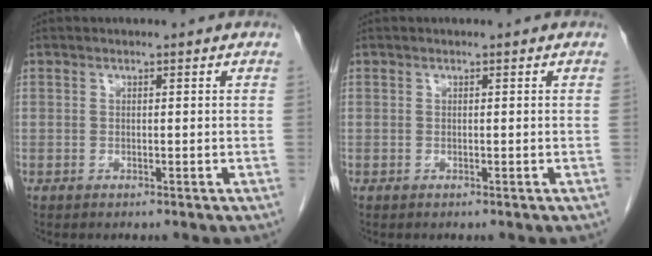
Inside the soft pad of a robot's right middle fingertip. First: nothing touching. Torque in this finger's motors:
{"motor_torque": [0.00, 0.00, -0.02, -0.01]}